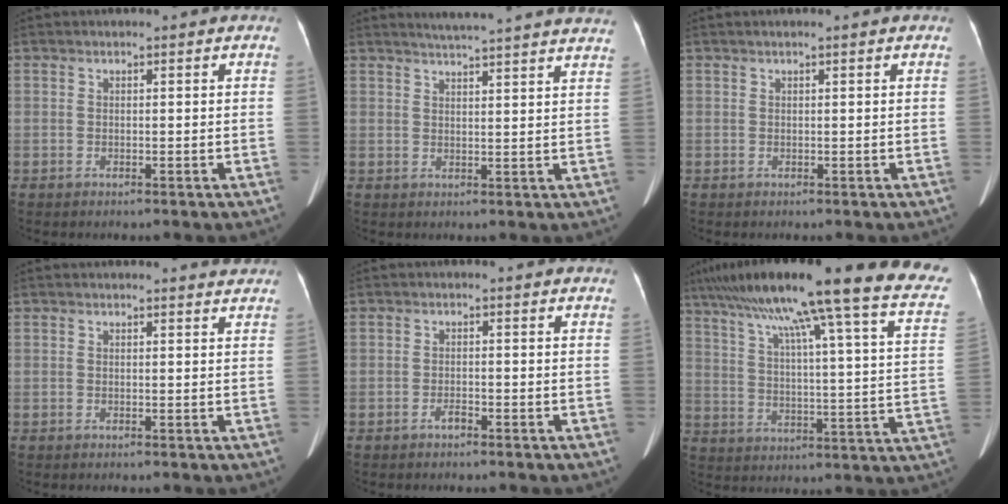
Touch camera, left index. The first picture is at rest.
{"total": 16.1, "force": [15.0, -0.1, 5.9], "torque": [-0.088, -0.015, 0.181]}
{"total": 0.0}
{"total": 1.4, "force": [1.3, -0.1, 0.0], "torque": [-0.008, -0.007, 0.009]}
{"total": 1.2, "force": [-1.0, 0.3, 0.6], "torque": [-0.012, 0.001, -0.015]}
{"total": 30.6, "force": [23.4, 0.7, 19.7], "torque": [-0.260, -0.015, 0.308]}